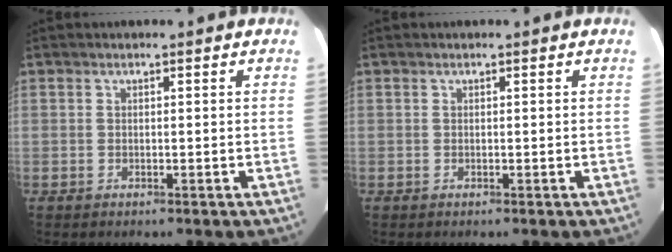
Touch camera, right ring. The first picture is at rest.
{"total": 0.0}